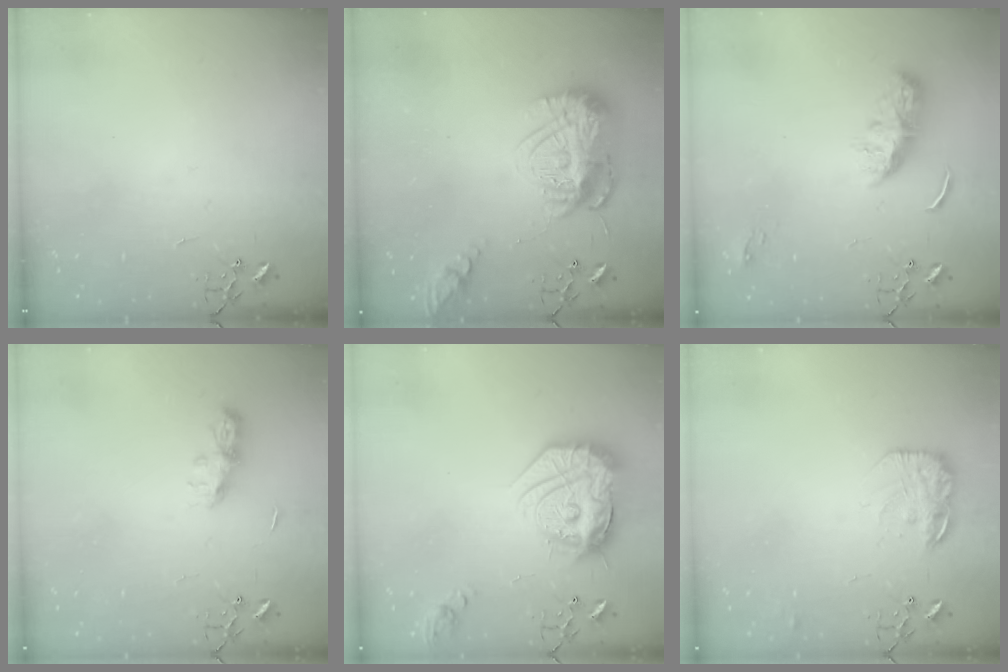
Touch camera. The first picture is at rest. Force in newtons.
{"total": 18.0, "press": 17.9, "slide": 1.8}
{"total": 8.9, "press": 8.9, "slide": 0.1}
{"total": 7.8, "press": 7.8, "slide": 0.4}
{"total": 23.9, "press": 23.8, "slide": 2.1}
{"total": 13.6, "press": 13.6, "slide": 0.7}